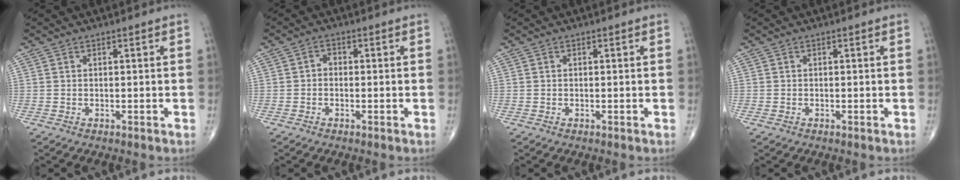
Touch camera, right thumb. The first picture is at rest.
{"total": 1.6, "force": [-0.4, 1.3, 0.9], "torque": [-0.002, 0.008, -0.014]}
{"total": 0.0}
{"total": 0.7, "force": [-0.3, 0.5, 0.3], "torque": [-0.006, 0.000, -0.006]}